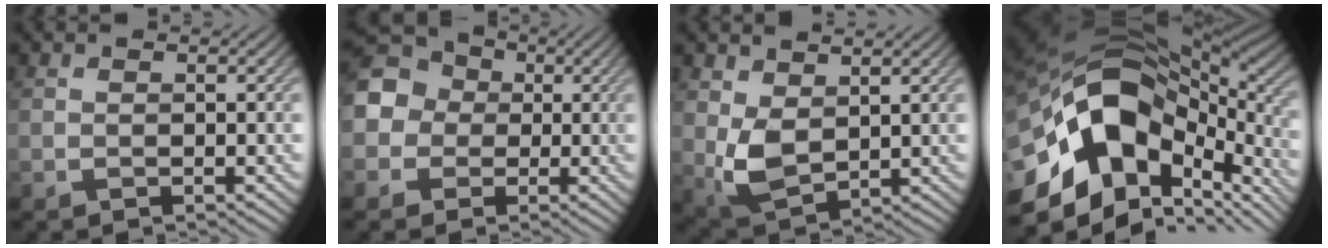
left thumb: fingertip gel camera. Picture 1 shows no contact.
{"total": 9.8, "force": [0.4, 9.2, 3.1], "torque": [-0.125, 0.029, -0.032]}
{"total": 5.1, "force": [1.7, 3.0, 3.7], "torque": [-0.093, -0.009, 0.037]}
{"total": 18.5, "force": [-4.5, 11.8, 13.5], "torque": [-0.284, -0.017, -0.072]}